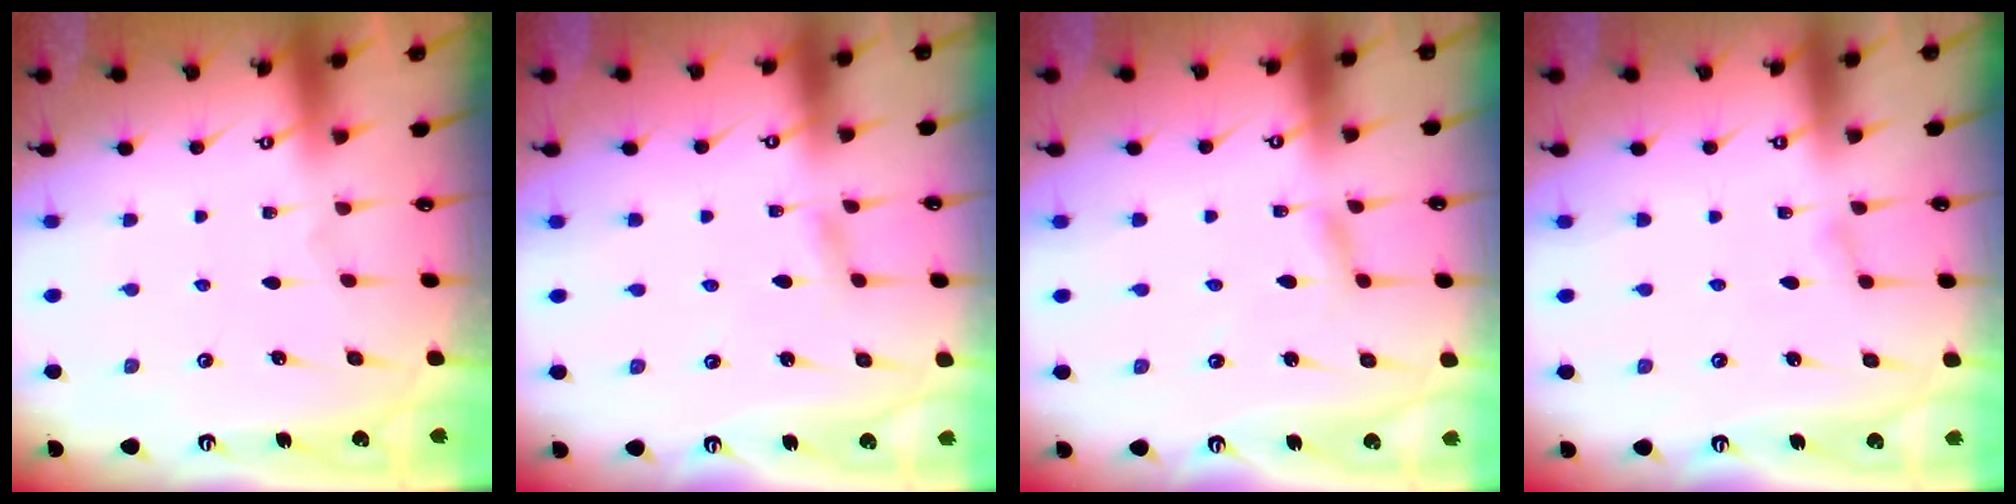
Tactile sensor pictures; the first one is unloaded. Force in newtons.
{"total": 1.9, "press": 1.9, "slide": 0.2}
{"total": 2.5, "press": 2.4, "slide": 0.3}
{"total": 2.8, "press": 2.8, "slide": 0.2}